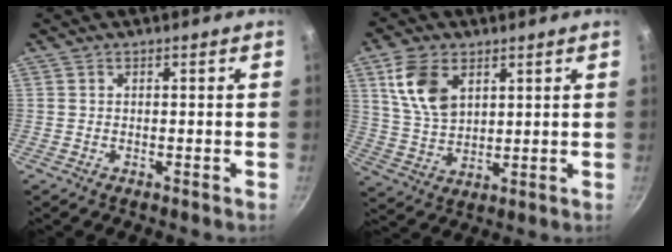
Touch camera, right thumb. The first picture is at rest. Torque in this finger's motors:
{"motor_torque": [-0.12, 2.09, 0.40, -0.37, 0.10]}